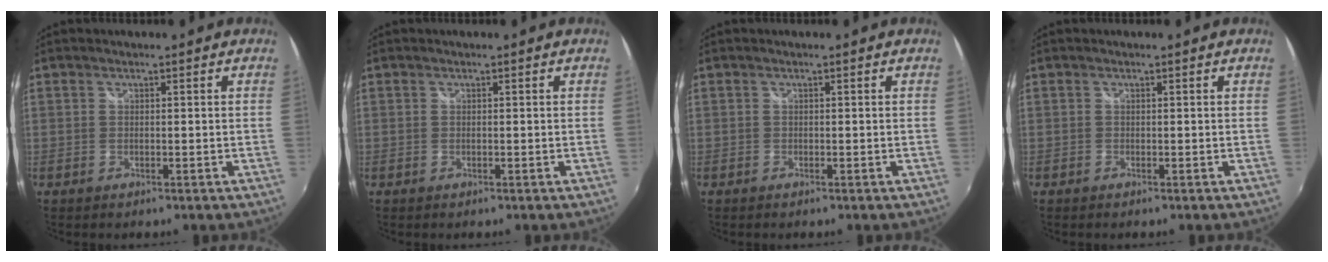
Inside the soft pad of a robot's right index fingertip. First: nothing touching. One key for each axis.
{"total": 0.0}
{"total": 0.0}
{"total": 0.0}